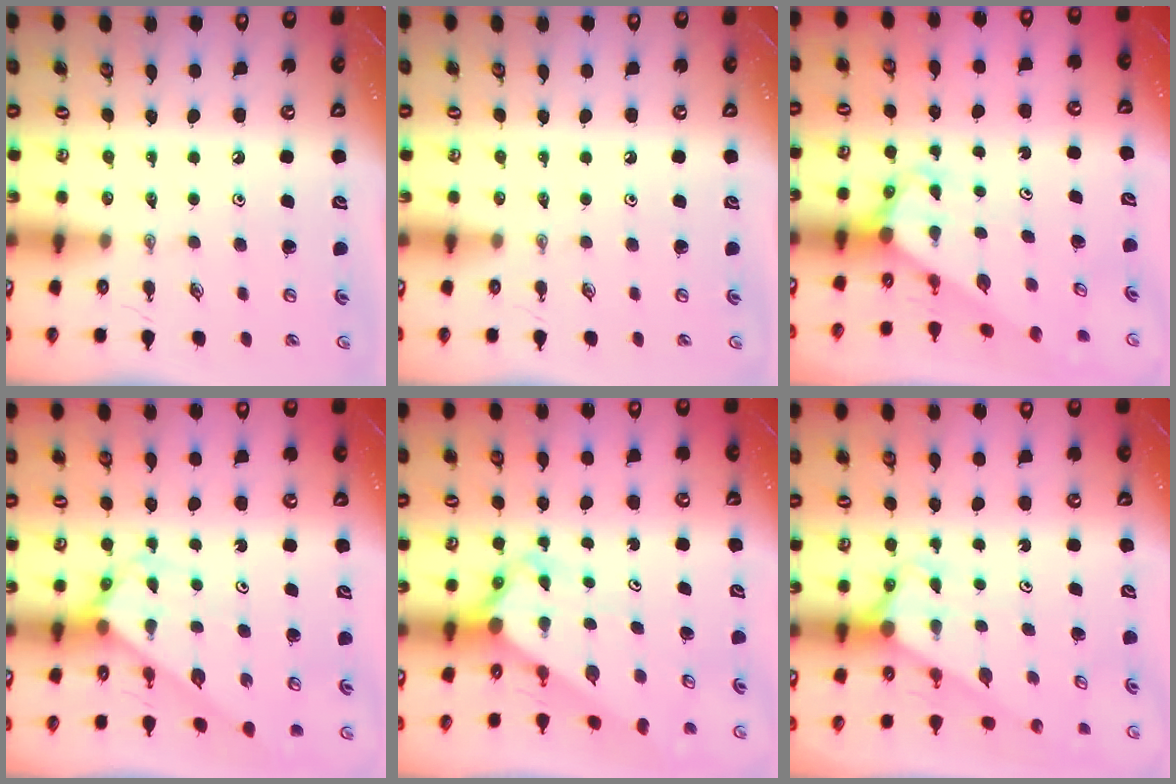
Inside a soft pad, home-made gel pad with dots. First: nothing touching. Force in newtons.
{"total": 0.0}
{"total": 3.1, "press": 3.1, "slide": 0.2}
{"total": 2.9, "press": 2.9, "slide": 0.1}
{"total": 3.0, "press": 3.0, "slide": 0.1}
{"total": 2.8, "press": 2.8, "slide": 0.0}